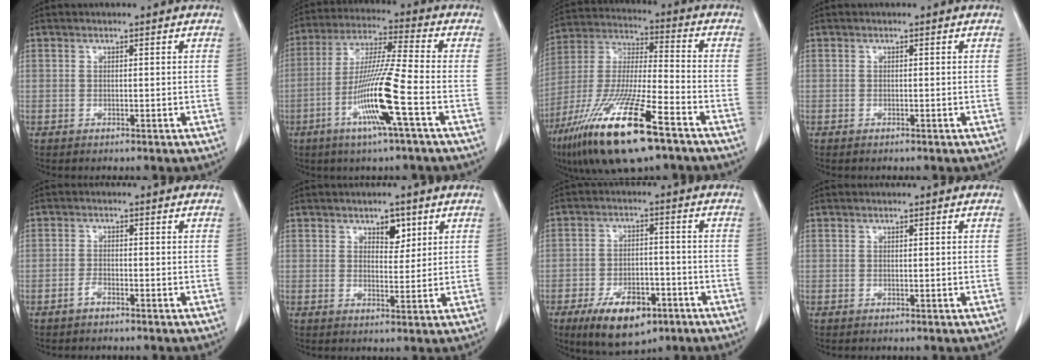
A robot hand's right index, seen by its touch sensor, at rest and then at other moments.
{"total": 12.9, "force": [-4.7, -0.9, 11.9], "torque": [-0.236, -0.012, -0.095]}
{"total": 20.2, "force": [-11.7, 2.8, 16.2], "torque": [-0.340, -0.046, -0.215]}
{"total": 0.0}
{"total": 1.5, "force": [-1.1, 0.5, 0.8], "torque": [-0.014, 0.003, -0.022]}
{"total": 3.5, "force": [1.9, 1.9, 2.2], "torque": [-0.028, 0.000, 0.031]}
{"total": 10.8, "force": [-6.1, 5.2, 7.2], "torque": [-0.118, -0.004, -0.095]}
{"total": 0.0}